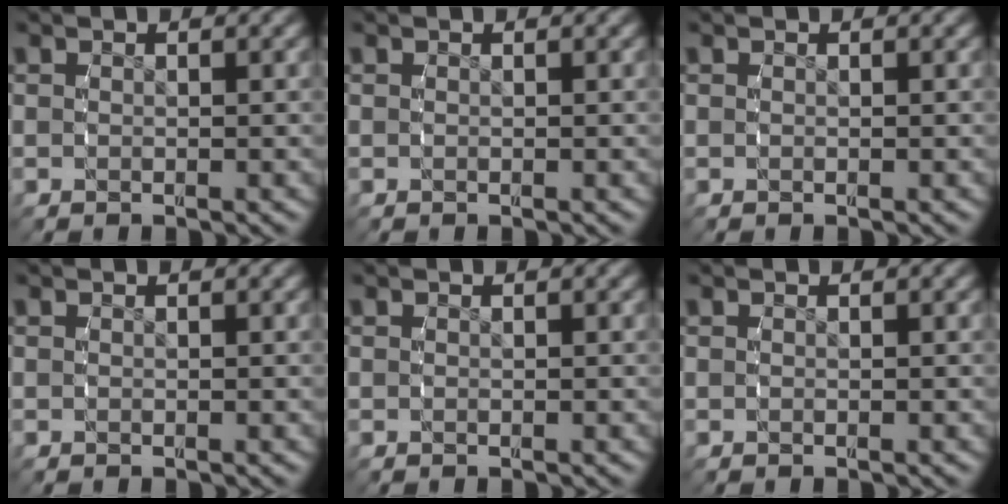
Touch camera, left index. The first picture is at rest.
{"total": 0.0}
{"total": 0.0}
{"total": 0.0}
{"total": 0.0}
{"total": 0.0}